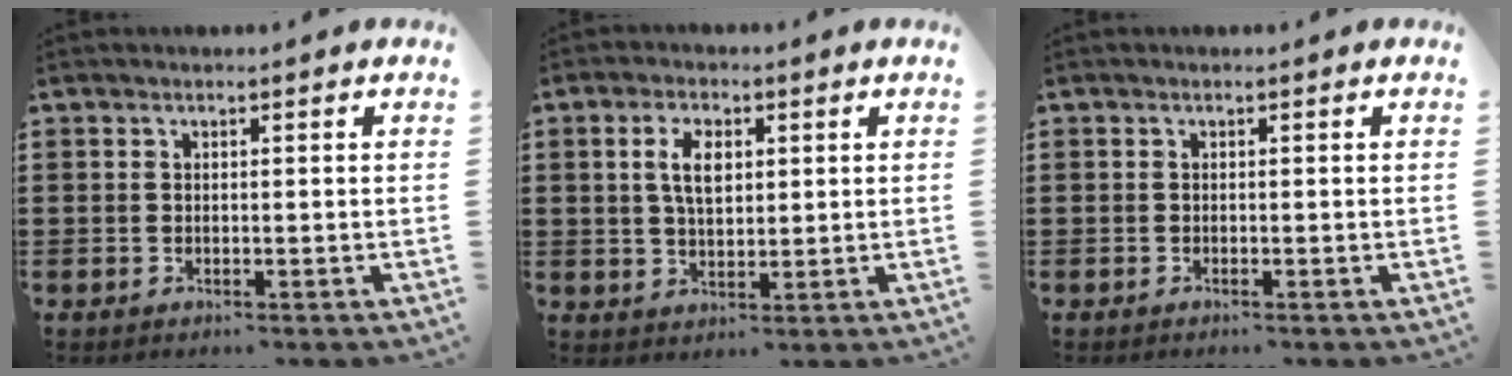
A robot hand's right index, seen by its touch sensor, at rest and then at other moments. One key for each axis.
{"total": 5.1, "fx": 1.2, "fy": 2.6, "fz": 4.2, "tx": -0.083, "ty": 0.007, "tz": 0.017}
{"total": 0.0}